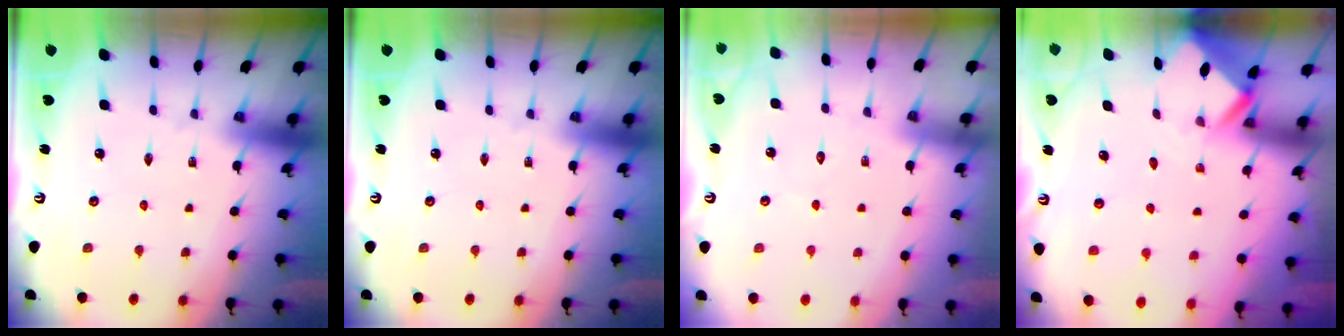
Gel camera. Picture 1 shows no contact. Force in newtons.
{"total": 0.0}
{"total": 4.9, "press": 4.9, "slide": 0.6}
{"total": 2.7, "press": 2.7, "slide": 0.2}